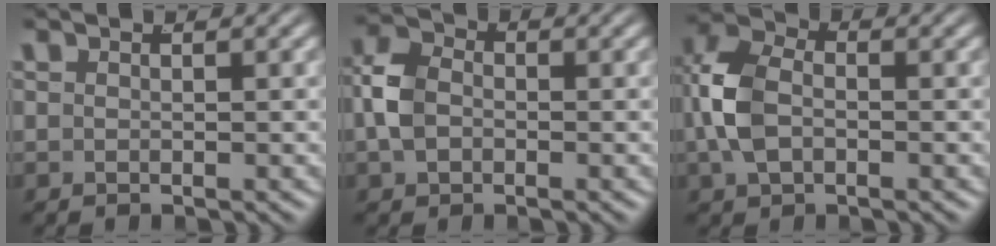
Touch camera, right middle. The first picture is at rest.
{"total": 4.0, "force": [-0.3, 3.2, 2.4], "torque": [-0.057, -0.003, -0.006]}
{"total": 5.0, "force": [-0.2, 3.6, 3.5], "torque": [-0.089, -0.008, 0.001]}